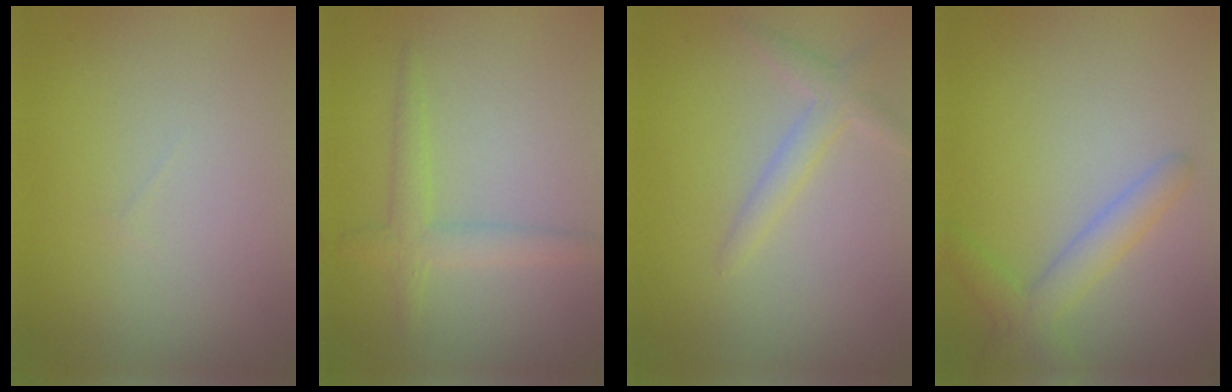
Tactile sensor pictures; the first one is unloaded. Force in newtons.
{"total": 2.0, "press": 2.0, "slide": 0.1}
{"total": 2.2, "press": 2.2, "slide": 0.1}
{"total": 3.0, "press": 3.0, "slide": 0.2}